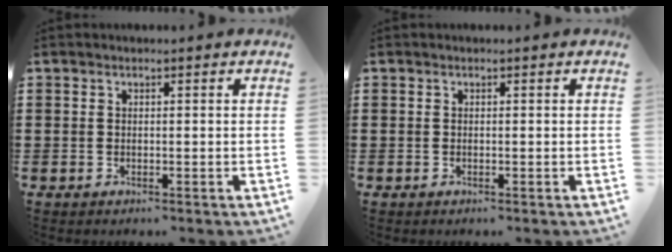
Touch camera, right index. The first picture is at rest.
{"total": 0.0}